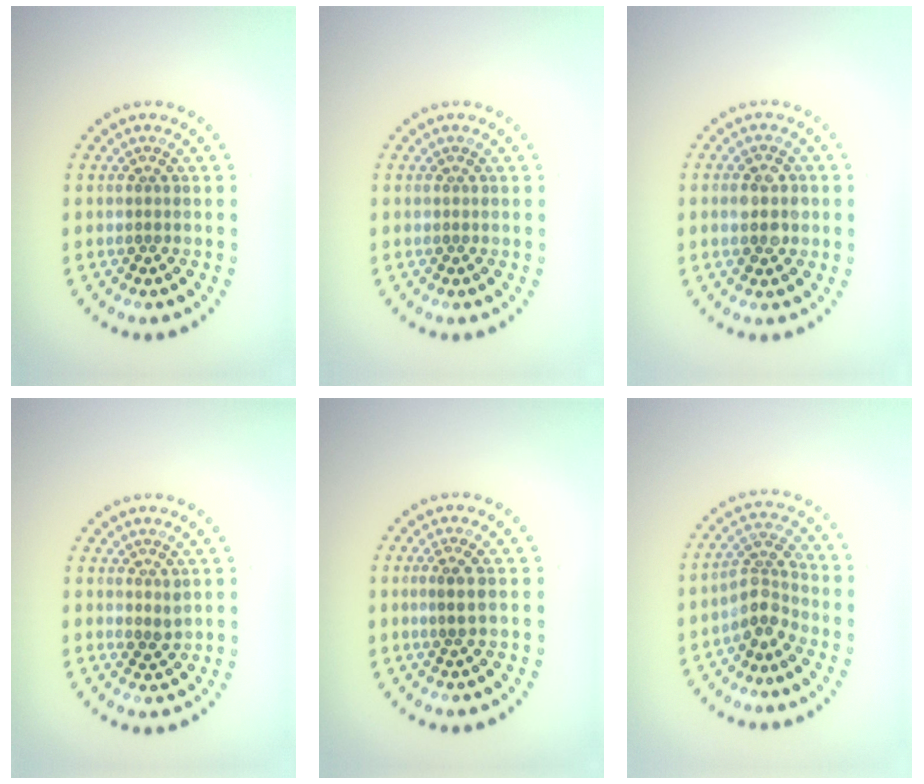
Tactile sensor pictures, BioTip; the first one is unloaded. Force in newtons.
{"total": 0.0}
{"total": 2.8, "press": 2.8, "slide": 0.2}
{"total": 1.1, "press": 1.0, "slide": 0.5}
{"total": 1.3, "press": 0.9, "slide": 0.9}
{"total": 2.9, "press": 2.3, "slide": 1.8}